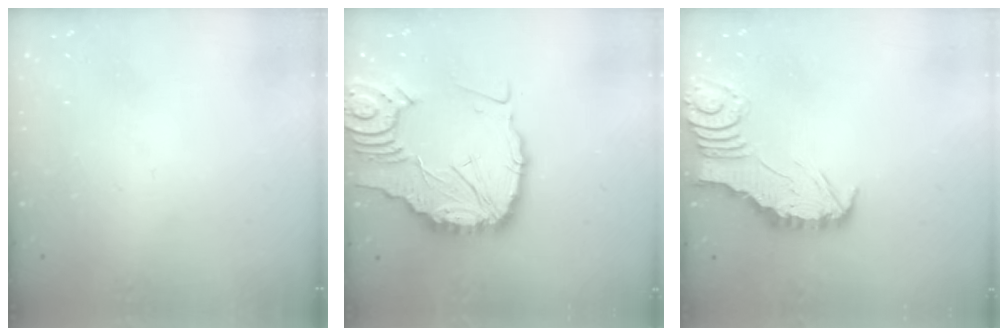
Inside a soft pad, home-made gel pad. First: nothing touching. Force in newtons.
{"total": 16.7, "press": 16.6, "slide": 1.8}
{"total": 2.5, "press": 2.5, "slide": 0.2}